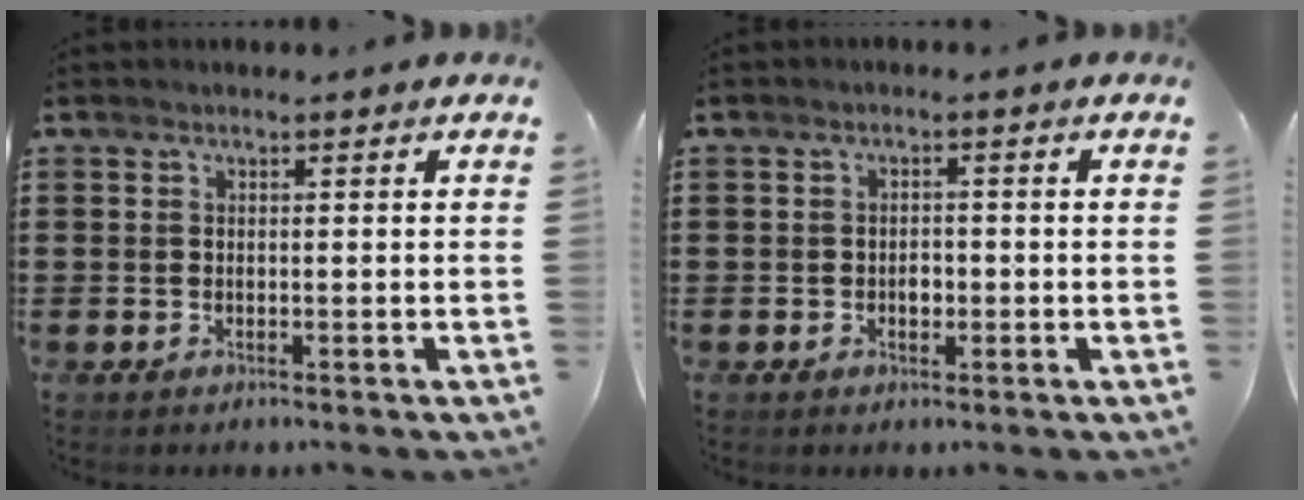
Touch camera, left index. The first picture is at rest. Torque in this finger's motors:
{"motor_torque": [0.02, 0.02, 0.02, 0.03]}